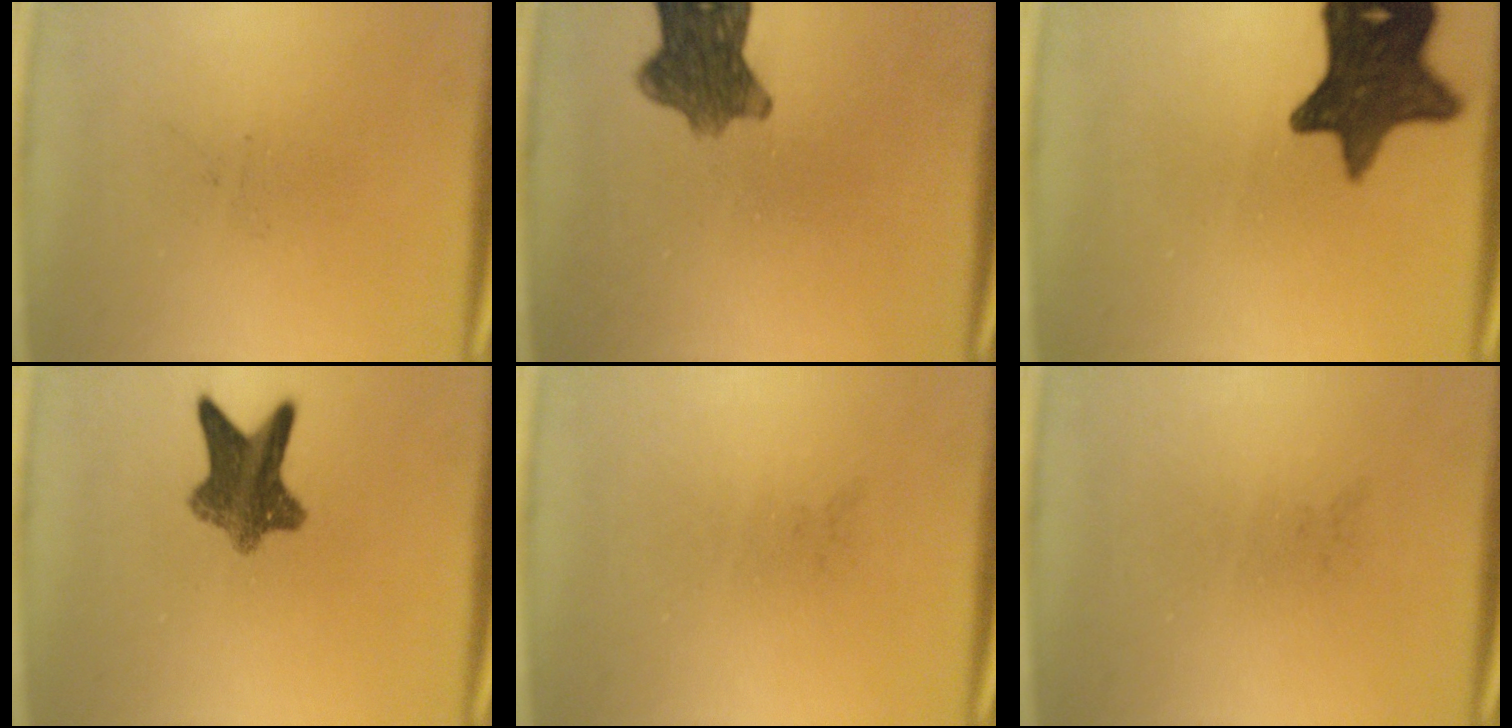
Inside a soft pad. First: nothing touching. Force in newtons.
{"total": 8.4}
{"total": 13.7}
{"total": 8.2}
{"total": 0.0}
{"total": 0.0}